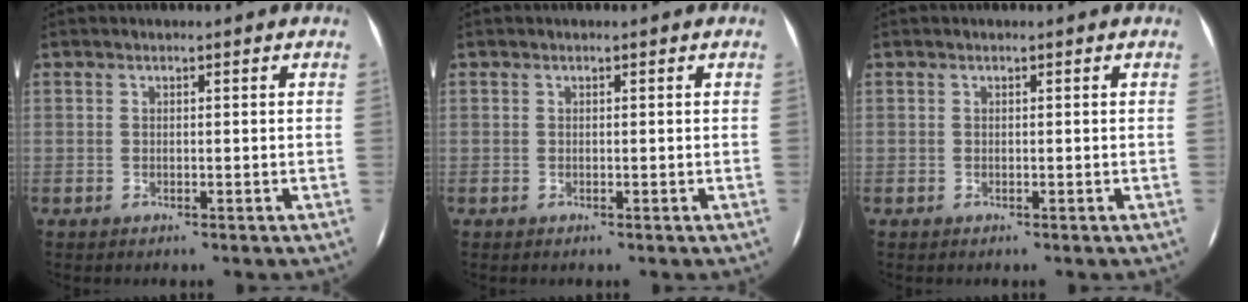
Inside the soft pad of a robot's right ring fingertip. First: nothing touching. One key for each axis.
{"total": 0.0}
{"total": 0.0}